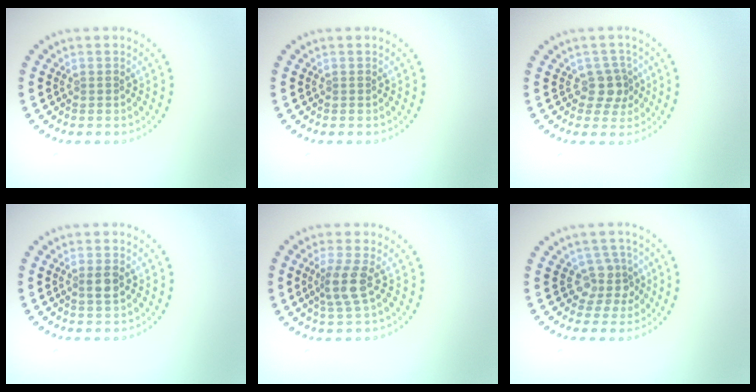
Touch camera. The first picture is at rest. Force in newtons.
{"total": 0.0}
{"total": 2.3, "press": 1.9, "slide": 1.4}
{"total": 1.7, "press": 1.5, "slide": 0.7}
{"total": 2.9, "press": 2.3, "slide": 1.8}
{"total": 2.8, "press": 2.2, "slide": 1.8}